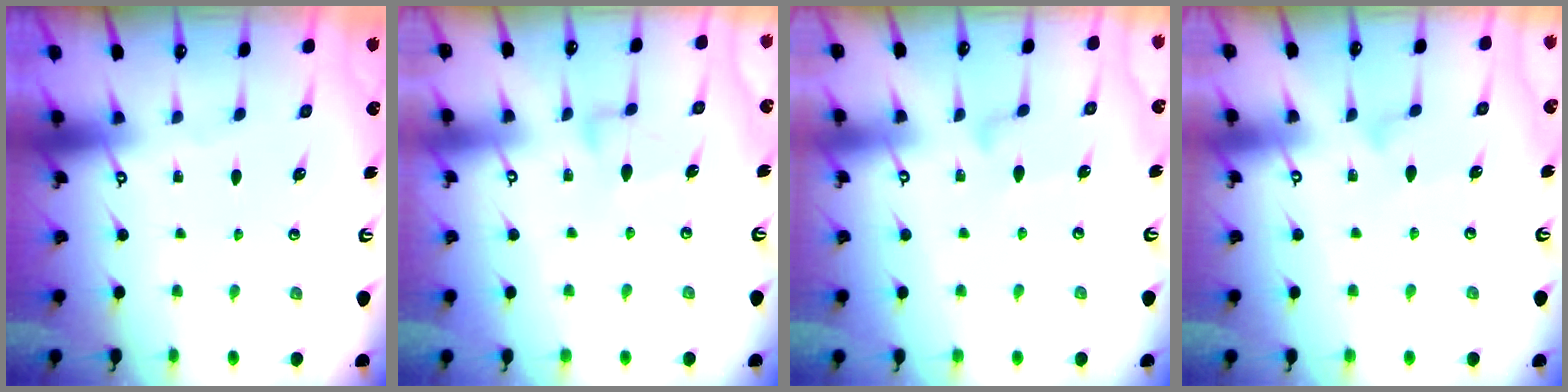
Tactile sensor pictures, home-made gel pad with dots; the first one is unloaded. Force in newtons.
{"total": 4.6, "press": 4.6, "slide": 0.3}
{"total": 8.7, "press": 8.6, "slide": 0.5}
{"total": 6.0, "press": 6.0, "slide": 0.4}